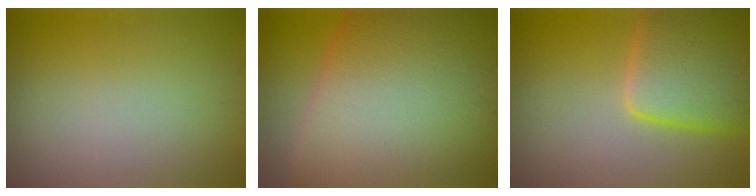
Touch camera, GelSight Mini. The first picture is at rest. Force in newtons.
{"total": 19.7, "press": 19.7, "slide": 0.4}
{"total": 7.8, "press": 7.8, "slide": 0.5}